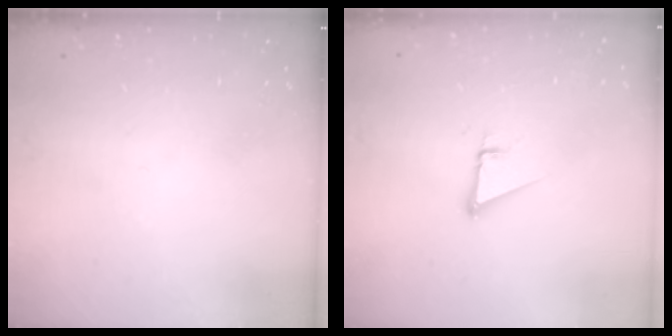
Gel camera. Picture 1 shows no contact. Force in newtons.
{"total": 2.3, "press": 2.3, "slide": 0.0}